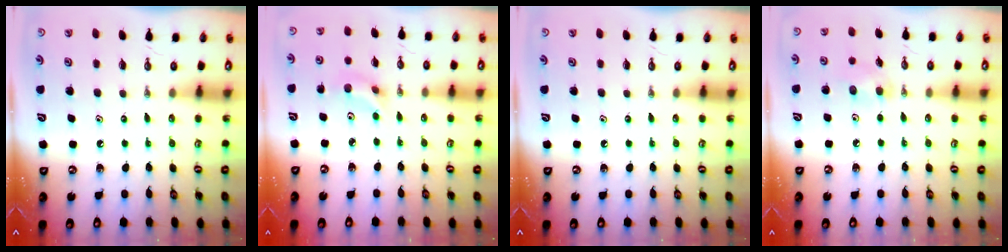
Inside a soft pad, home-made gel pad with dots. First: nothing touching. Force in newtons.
{"total": 5.4, "press": 5.4, "slide": 0.9}
{"total": 0.0}
{"total": 6.6, "press": 6.5, "slide": 1.4}